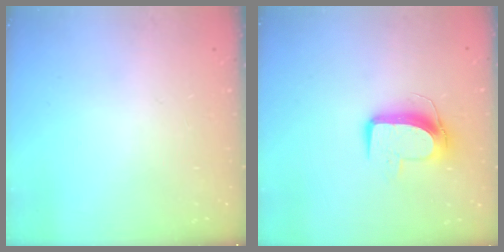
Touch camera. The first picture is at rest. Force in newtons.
{"total": 9.8, "press": 9.8, "slide": 0.4}